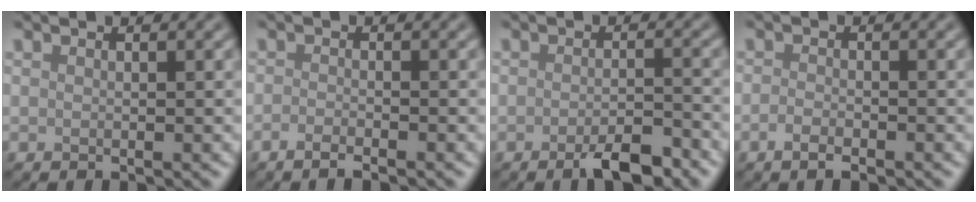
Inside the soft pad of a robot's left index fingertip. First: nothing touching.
{"total": 1.4, "force": [-1.0, 0.2, 0.9], "torque": [-0.014, -0.003, -0.022]}
{"total": 3.6, "force": [-2.3, 1.1, 2.5], "torque": [-0.042, 0.001, -0.041]}
{"total": 1.5, "force": [-0.9, 0.5, 1.1], "torque": [-0.022, -0.002, -0.020]}